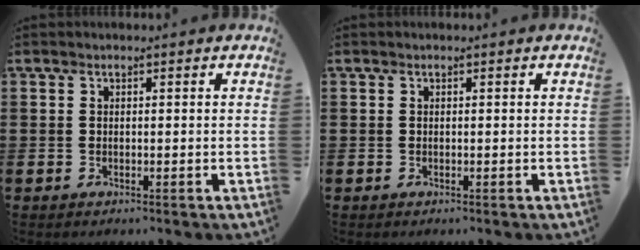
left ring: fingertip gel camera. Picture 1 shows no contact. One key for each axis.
{"total": 0.0}